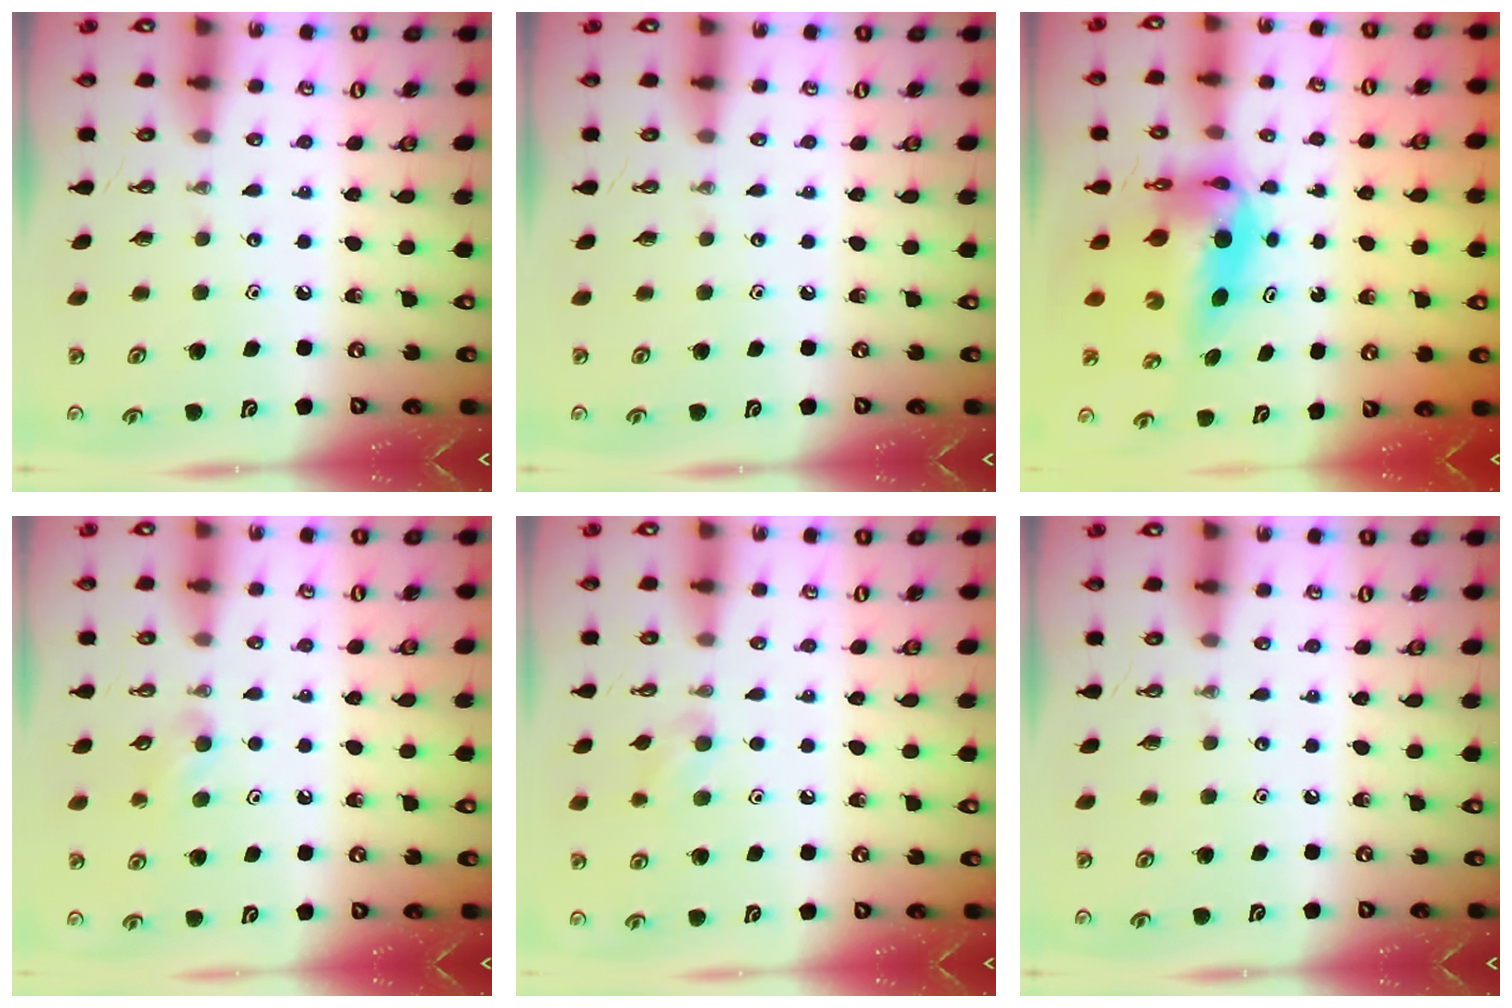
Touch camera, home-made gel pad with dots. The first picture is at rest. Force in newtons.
{"total": 0.0}
{"total": 8.3, "press": 7.0, "slide": 4.4}
{"total": 3.6, "press": 3.4, "slide": 1.2}
{"total": 6.0, "press": 5.9, "slide": 1.3}
{"total": 0.0}